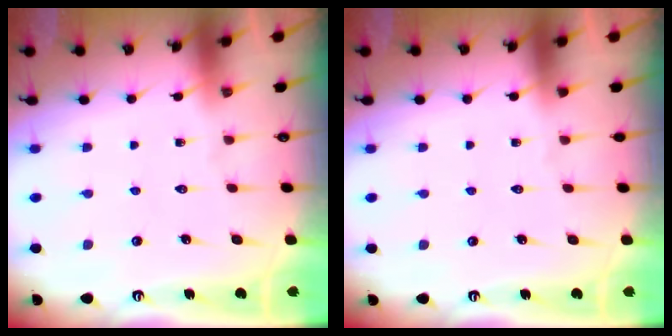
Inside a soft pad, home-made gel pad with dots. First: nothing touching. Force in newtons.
{"total": 0.0}